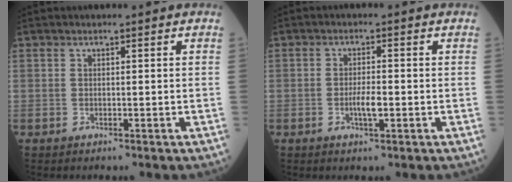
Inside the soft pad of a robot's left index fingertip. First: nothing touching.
{"total": 2.8, "force": [-0.7, 0.5, 2.7], "torque": [-0.053, -0.001, -0.011]}